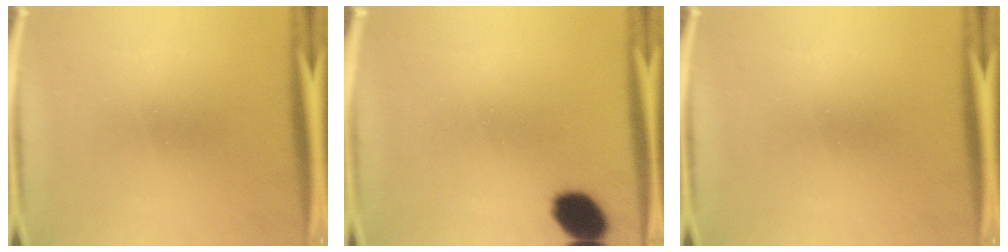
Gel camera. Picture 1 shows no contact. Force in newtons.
{"total": 8.8}
{"total": 0.0}